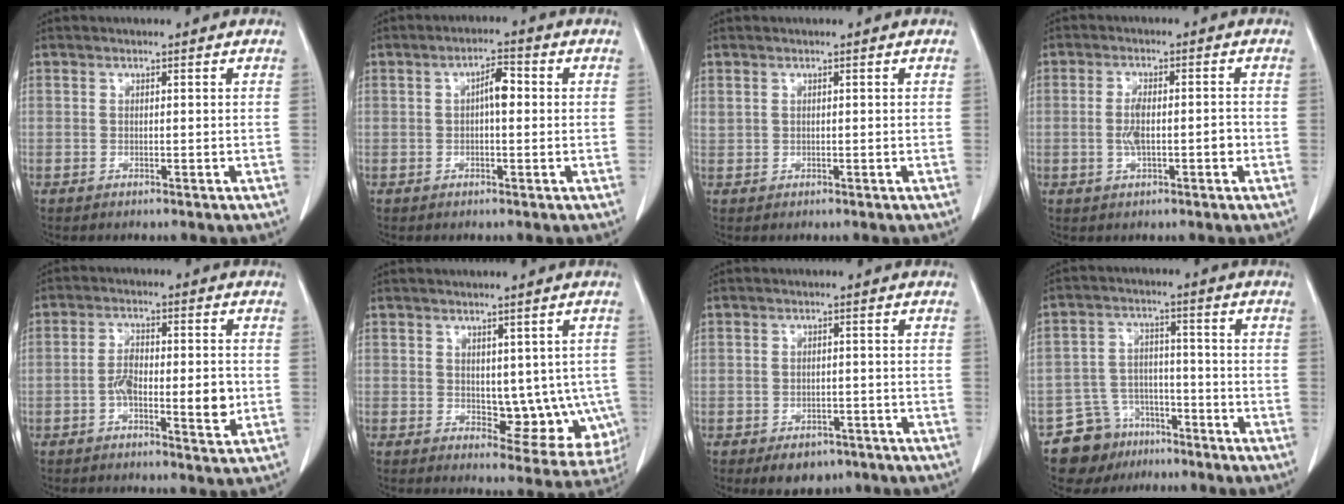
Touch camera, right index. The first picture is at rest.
{"total": 3.5, "force": [0.3, 1.1, 3.3], "torque": [-0.054, 0.011, 0.002]}
{"total": 0.8, "force": [0.6, 0.5, 0.2], "torque": [-0.006, 0.012, 0.016]}
{"total": 4.9, "force": [-0.9, 1.6, 4.6], "torque": [-0.090, 0.008, -0.014]}
{"total": 7.8, "force": [-1.6, 2.5, 7.2], "torque": [-0.118, 0.006, -0.027]}
{"total": 8.5, "force": [-0.4, 5.2, 6.7], "torque": [-0.057, 0.006, 0.011]}
{"total": 5.0, "force": [-3.4, 3.3, 1.8], "torque": [-0.013, 0.004, -0.040]}
{"total": 8.0, "force": [-5.6, 5.7, 0.6], "torque": [-0.009, 0.030, -0.088]}